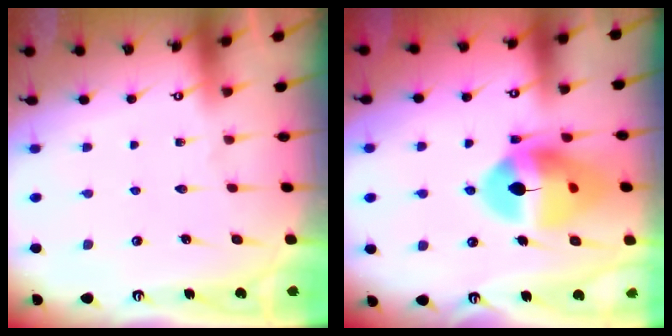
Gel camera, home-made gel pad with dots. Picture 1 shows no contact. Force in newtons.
{"total": 15.8, "press": 15.7, "slide": 1.7}